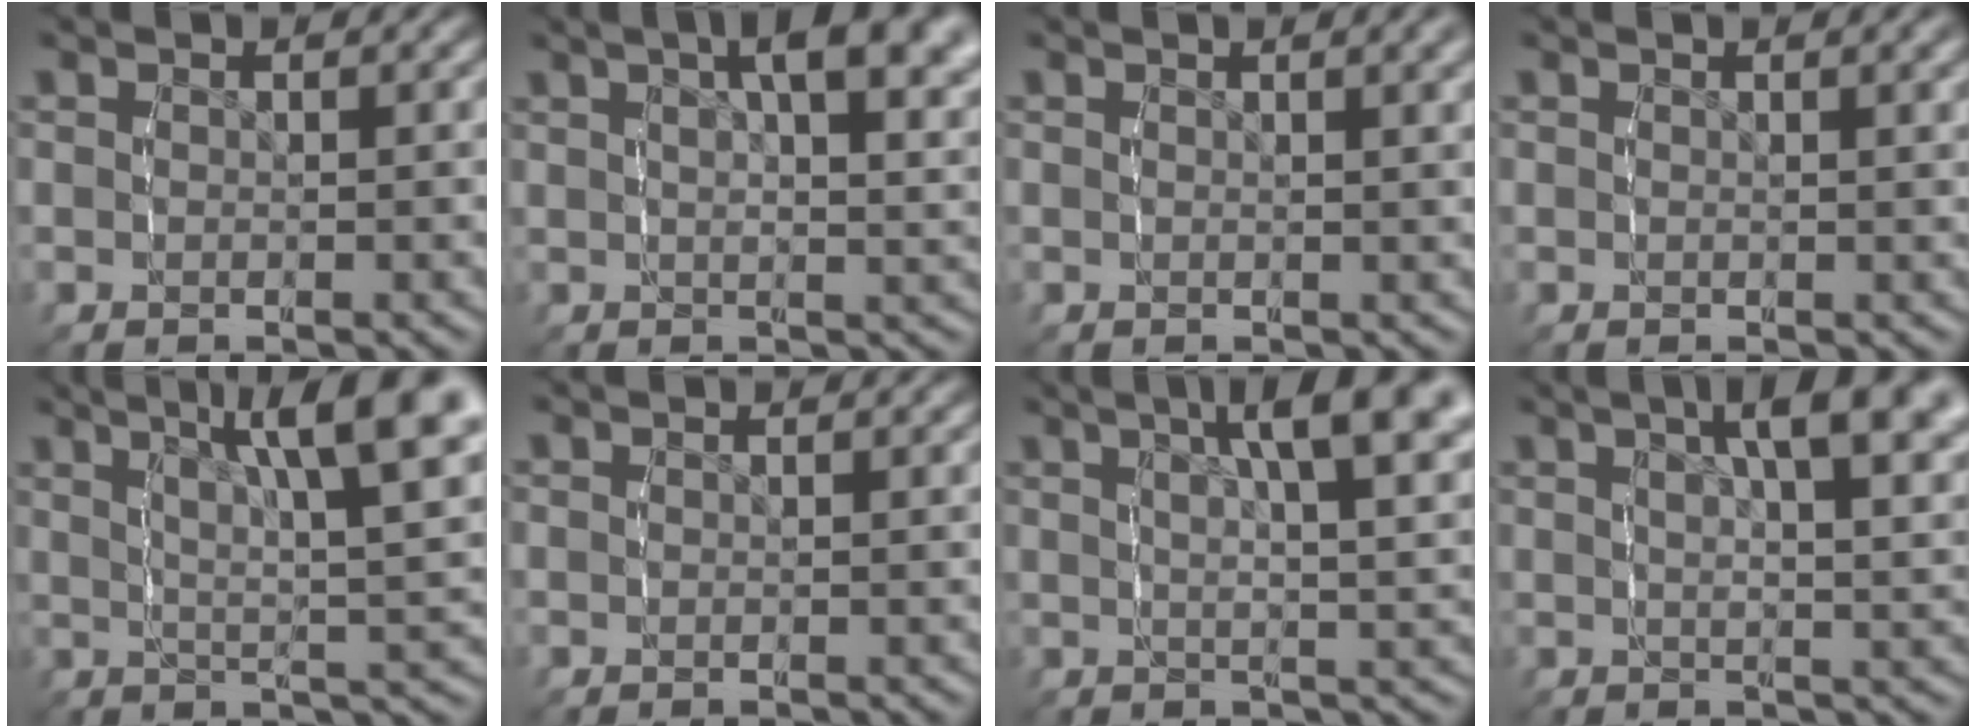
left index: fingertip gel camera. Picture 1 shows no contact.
{"total": 6.7, "force": [3.3, 2.2, 5.5], "torque": [-0.070, 0.014, 0.049]}
{"total": 1.4, "force": [0.8, -0.3, 1.1], "torque": [-0.012, 0.002, 0.015]}
{"total": 0.9, "force": [0.5, -0.4, 0.6], "torque": [-0.009, -0.001, 0.011]}
{"total": 11.1, "force": [5.5, 3.1, 9.2], "torque": [-0.106, 0.021, 0.077]}
{"total": 0.0}
{"total": 9.0, "force": [4.5, 2.6, 7.3], "torque": [-0.093, 0.021, 0.064]}
{"total": 8.0, "force": [4.1, 2.3, 6.5], "torque": [-0.084, 0.018, 0.059]}